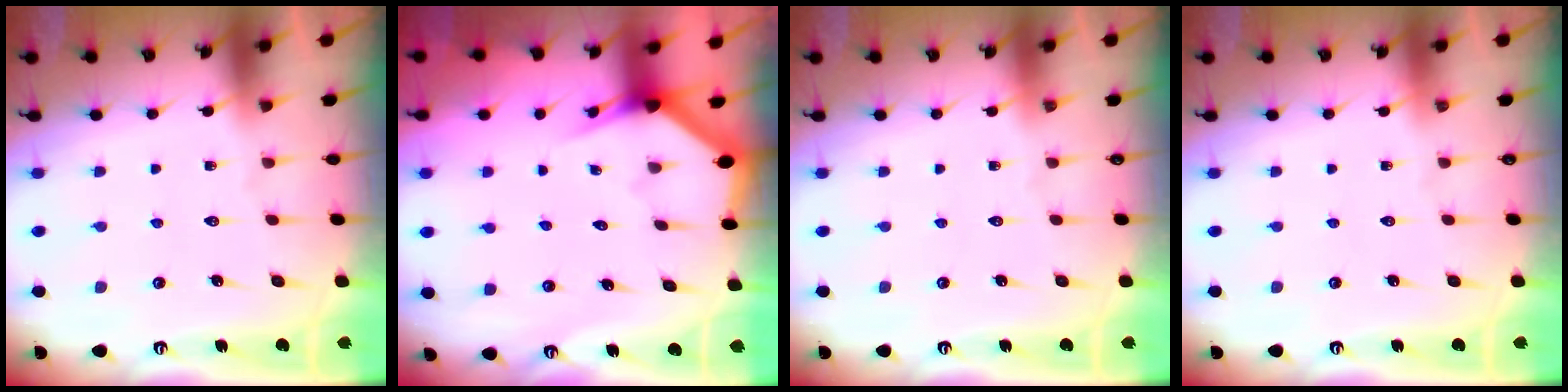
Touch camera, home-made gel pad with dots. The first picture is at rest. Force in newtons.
{"total": 2.8, "press": 2.8, "slide": 0.1}
{"total": 0.0}
{"total": 0.0}